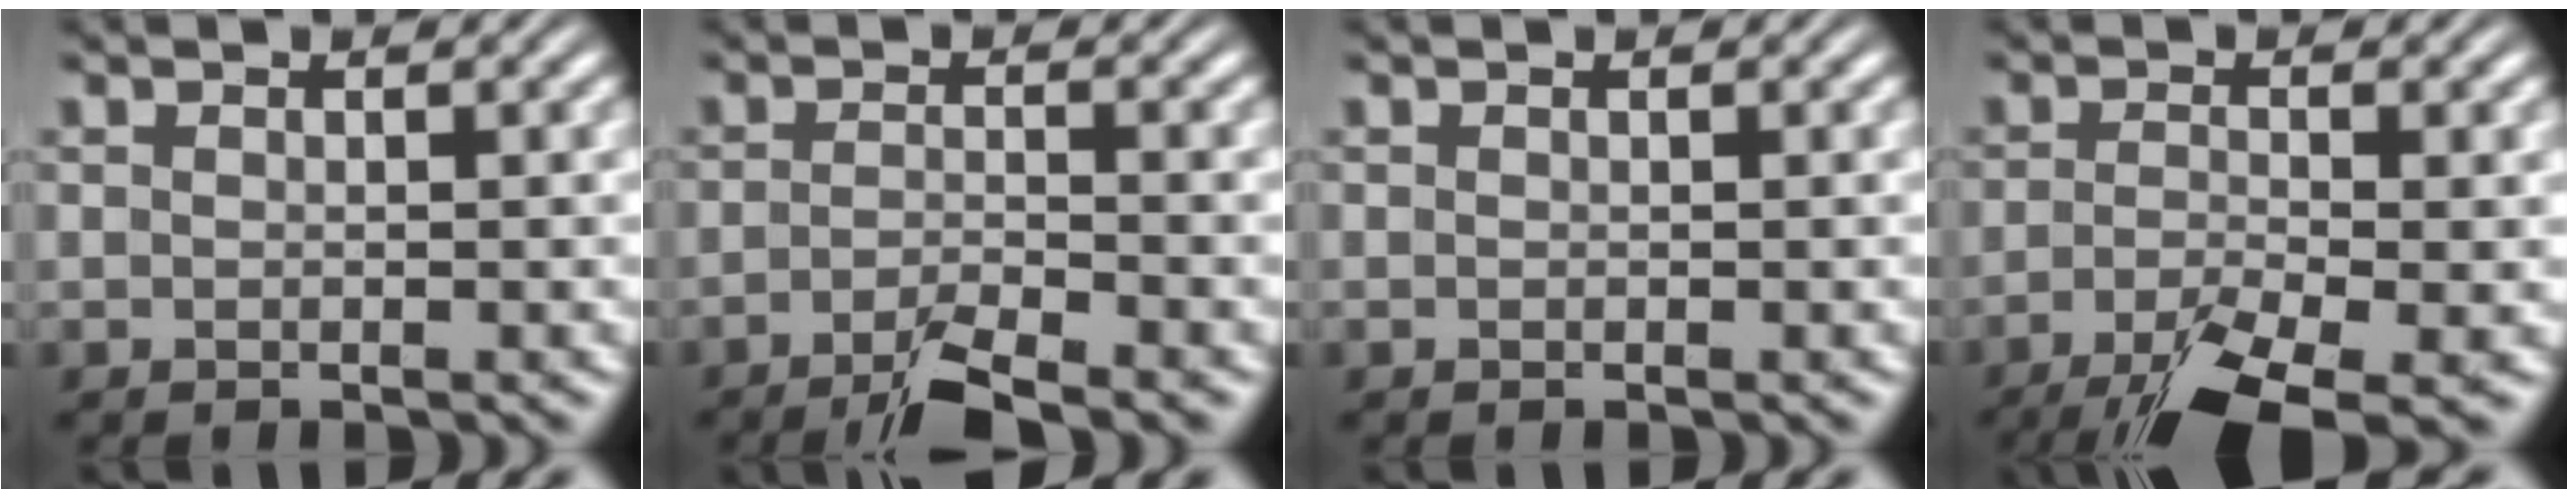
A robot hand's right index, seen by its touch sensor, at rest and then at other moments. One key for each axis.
{"total": 4.3, "fx": -3.7, "fy": 0.4, "fz": 2.1, "tx": -0.034, "ty": -0.015, "tz": -0.057}
{"total": 0.0}
{"total": 6.8, "fx": -4.5, "fy": 1.9, "fz": 4.7, "tx": -0.085, "ty": -0.030, "tz": -0.056}